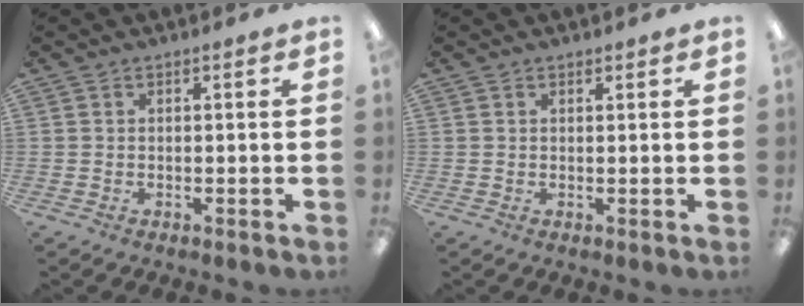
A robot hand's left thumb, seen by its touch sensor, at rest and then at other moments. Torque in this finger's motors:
{"motor_torque": [-0.09, 0.00, -0.47, 0.27, 0.00]}